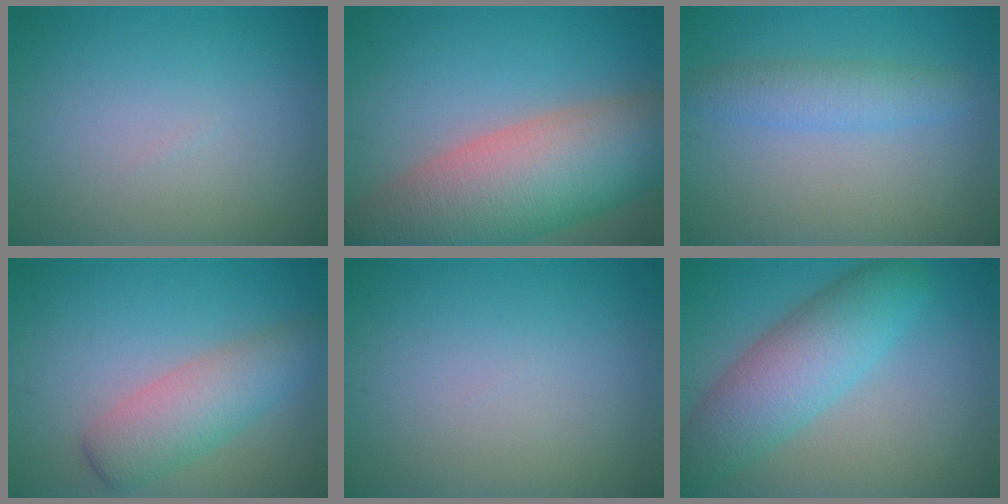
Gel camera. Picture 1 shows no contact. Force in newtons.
{"total": 12.6, "press": 12.6, "slide": 0.7}
{"total": 2.9, "press": 2.9, "slide": 0.1}
{"total": 4.6, "press": 4.6, "slide": 0.1}
{"total": 0.0}
{"total": 6.7, "press": 6.7, "slide": 0.2}